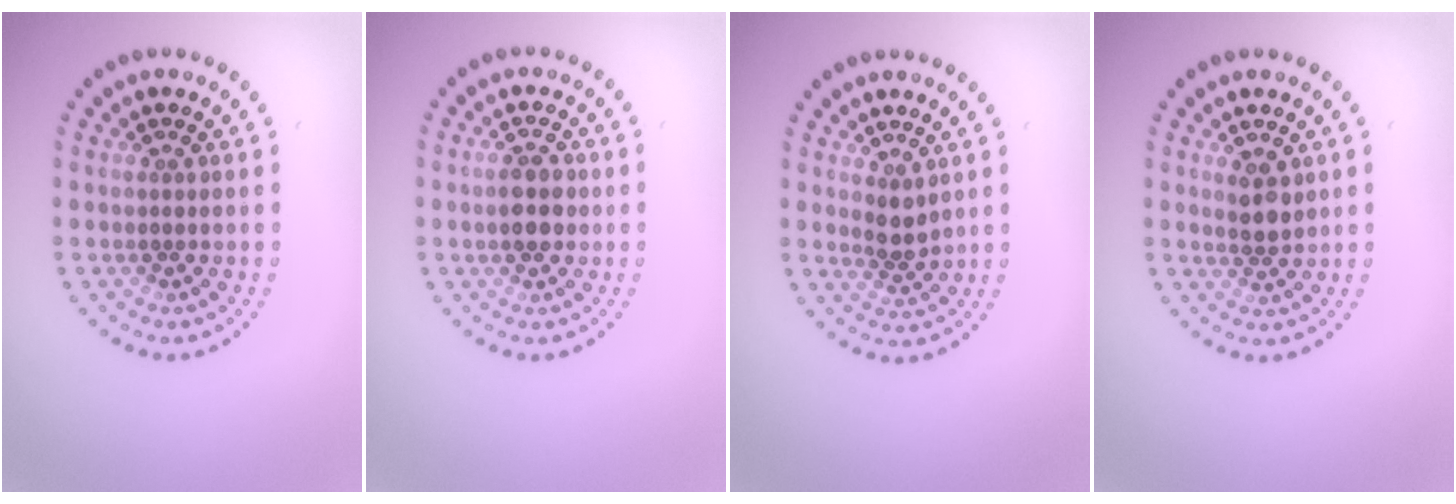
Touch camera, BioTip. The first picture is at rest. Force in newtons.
{"total": 2.8, "press": 2.8, "slide": 0.2}
{"total": 1.8, "press": 1.6, "slide": 0.8}
{"total": 2.0, "press": 1.8, "slide": 0.9}